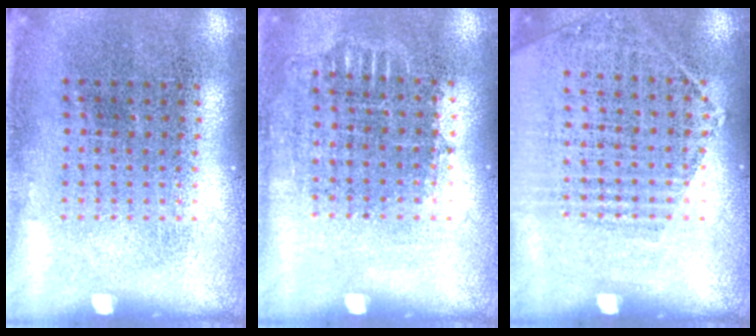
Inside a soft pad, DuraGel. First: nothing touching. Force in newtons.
{"total": 0.7, "press": 0.7, "slide": 0.2}
{"total": 1.2, "press": 1.0, "slide": 0.5}